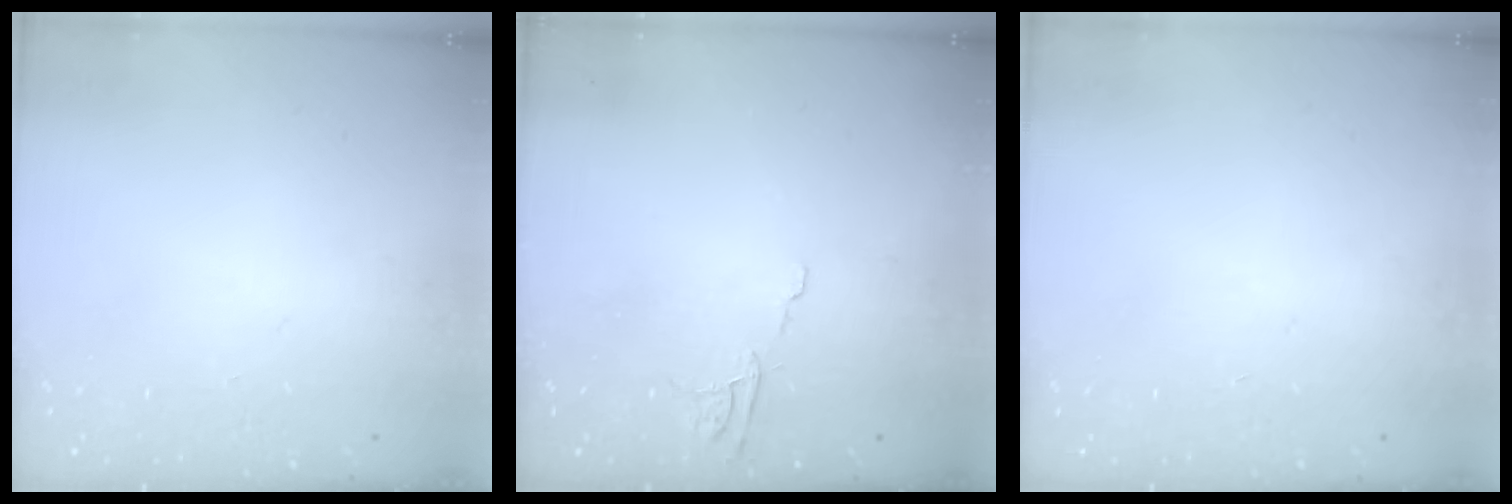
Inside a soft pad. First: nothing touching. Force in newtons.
{"total": 5.4, "press": 5.4, "slide": 0.5}
{"total": 0.0}